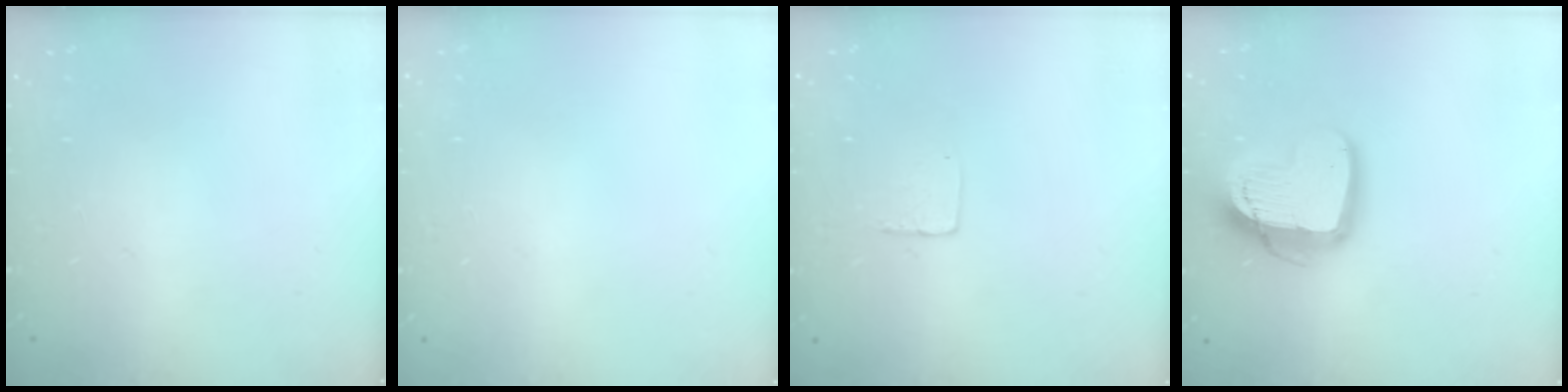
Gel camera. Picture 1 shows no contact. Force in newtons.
{"total": 0.0}
{"total": 3.9, "press": 3.9, "slide": 0.3}
{"total": 15.5, "press": 15.4, "slide": 1.4}